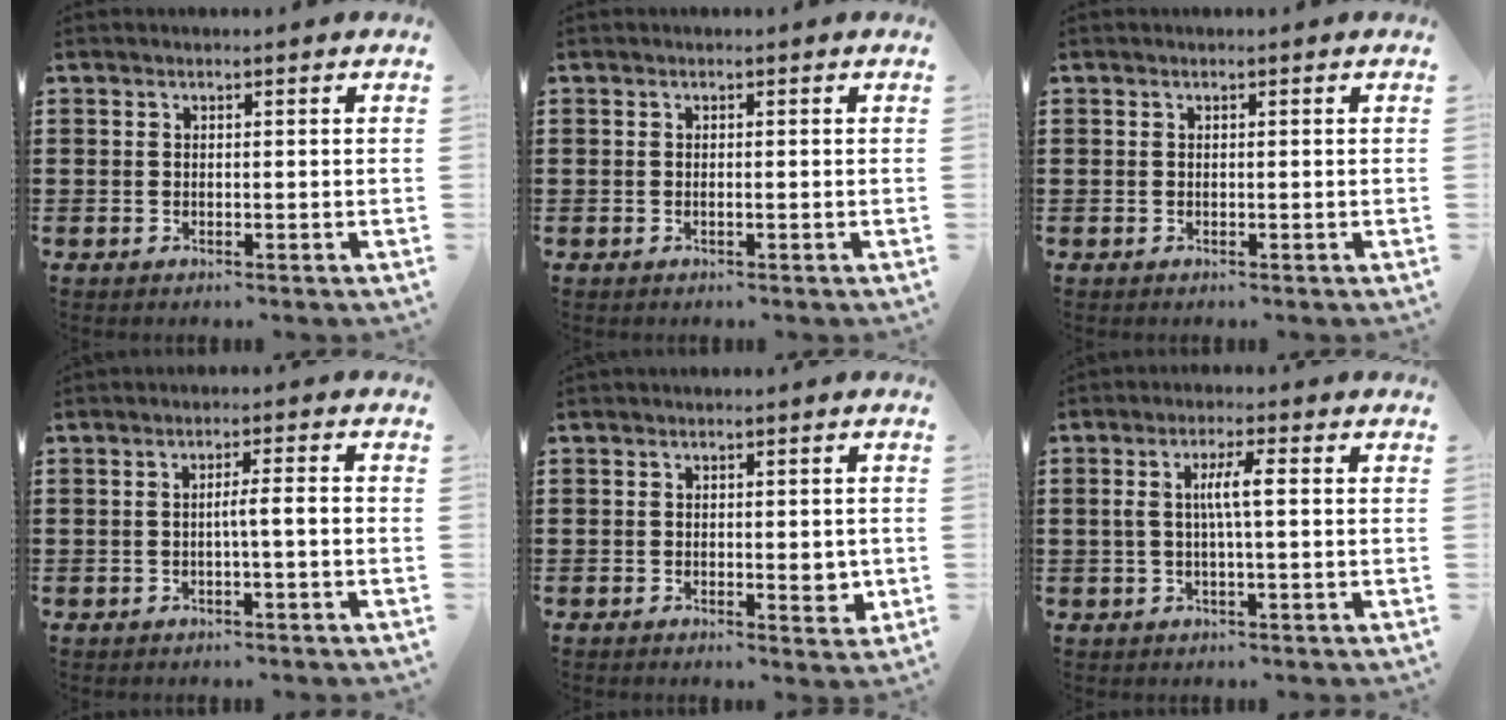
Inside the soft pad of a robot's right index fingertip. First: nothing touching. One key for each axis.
{"total": 0.0}
{"total": 0.0}
{"total": 2.5, "fx": -0.6, "fy": -0.1, "fz": 2.4, "tx": -0.042, "ty": -0.002, "tz": -0.014}
{"total": 3.0, "fx": -0.6, "fy": 1.0, "fz": 2.7, "tx": -0.039, "ty": -0.004, "tz": -0.012}
{"total": 4.3, "fx": 0.2, "fy": 0.5, "fz": 4.3, "tx": -0.082, "ty": 0.003, "tz": 0.000}